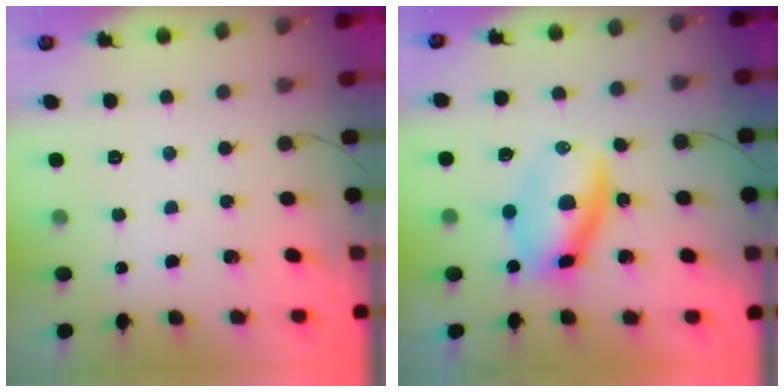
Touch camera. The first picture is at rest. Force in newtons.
{"total": 6.8, "press": 6.6, "slide": 1.4}